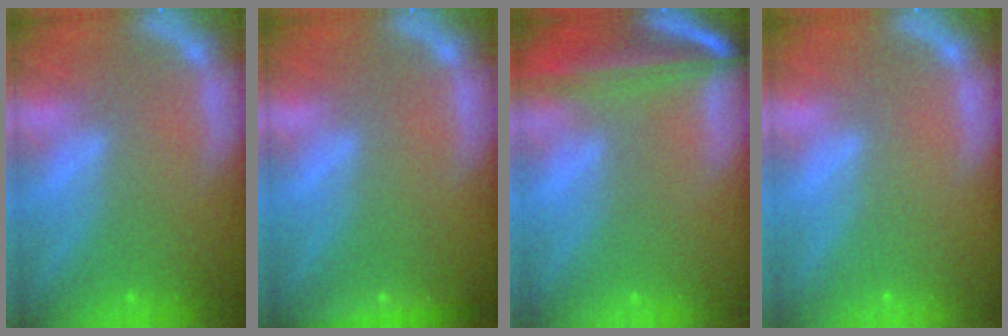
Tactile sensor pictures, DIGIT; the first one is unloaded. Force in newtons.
{"total": 3.0}
{"total": 10.1}
{"total": 0.0}